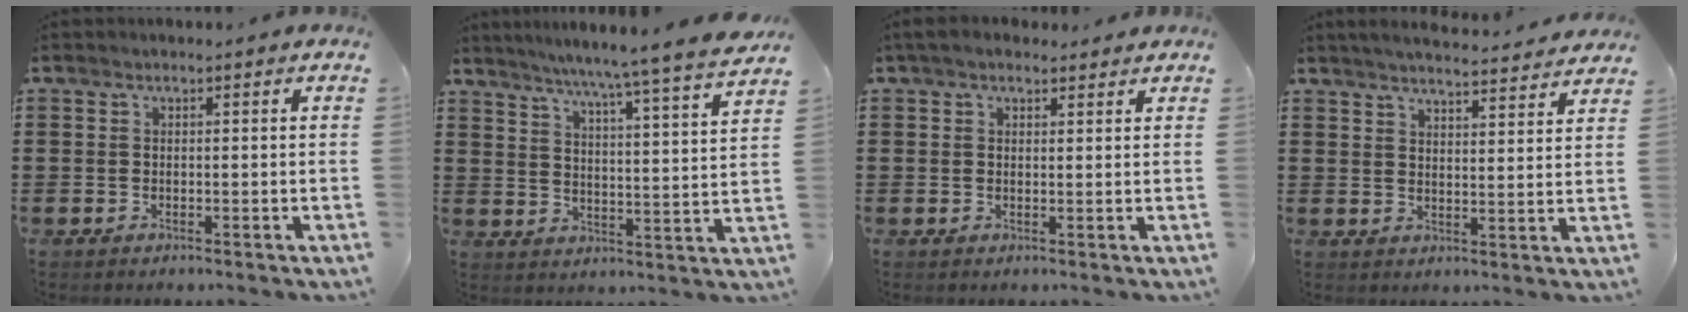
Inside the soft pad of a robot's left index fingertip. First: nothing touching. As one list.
[{"total": 6.1, "force": [5.4, -1.6, 2.4], "torque": [-0.067, -0.049, 0.085]}, {"total": 2.4, "force": [1.8, 1.4, 0.8], "torque": [-0.021, 0.007, 0.035]}, {"total": 4.1, "force": [4.0, -0.3, 0.8], "torque": [-0.030, -0.026, 0.068]}]